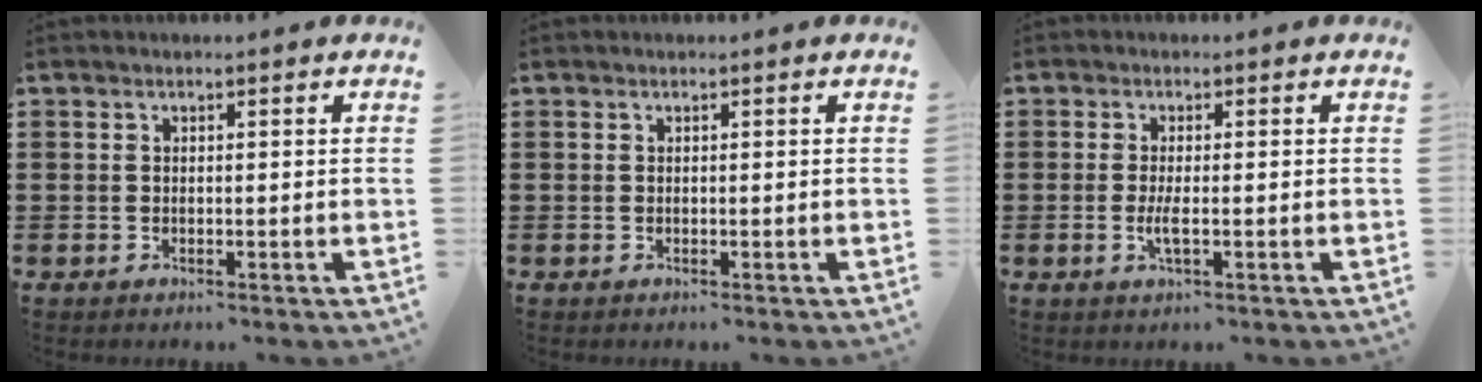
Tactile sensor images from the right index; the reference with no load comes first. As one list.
[{"total": 0.0}, {"total": 2.5, "force": [-0.7, 0.3, 2.4], "torque": [-0.057, -0.009, -0.017]}]